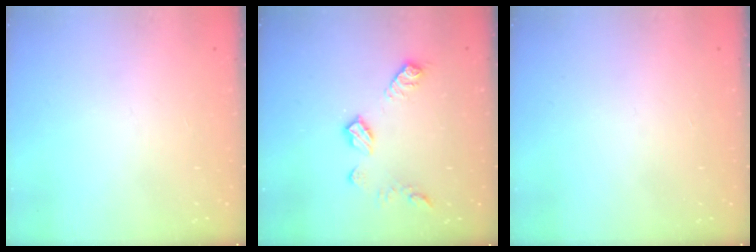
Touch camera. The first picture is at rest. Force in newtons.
{"total": 9.7, "press": 9.7, "slide": 0.2}
{"total": 0.0}